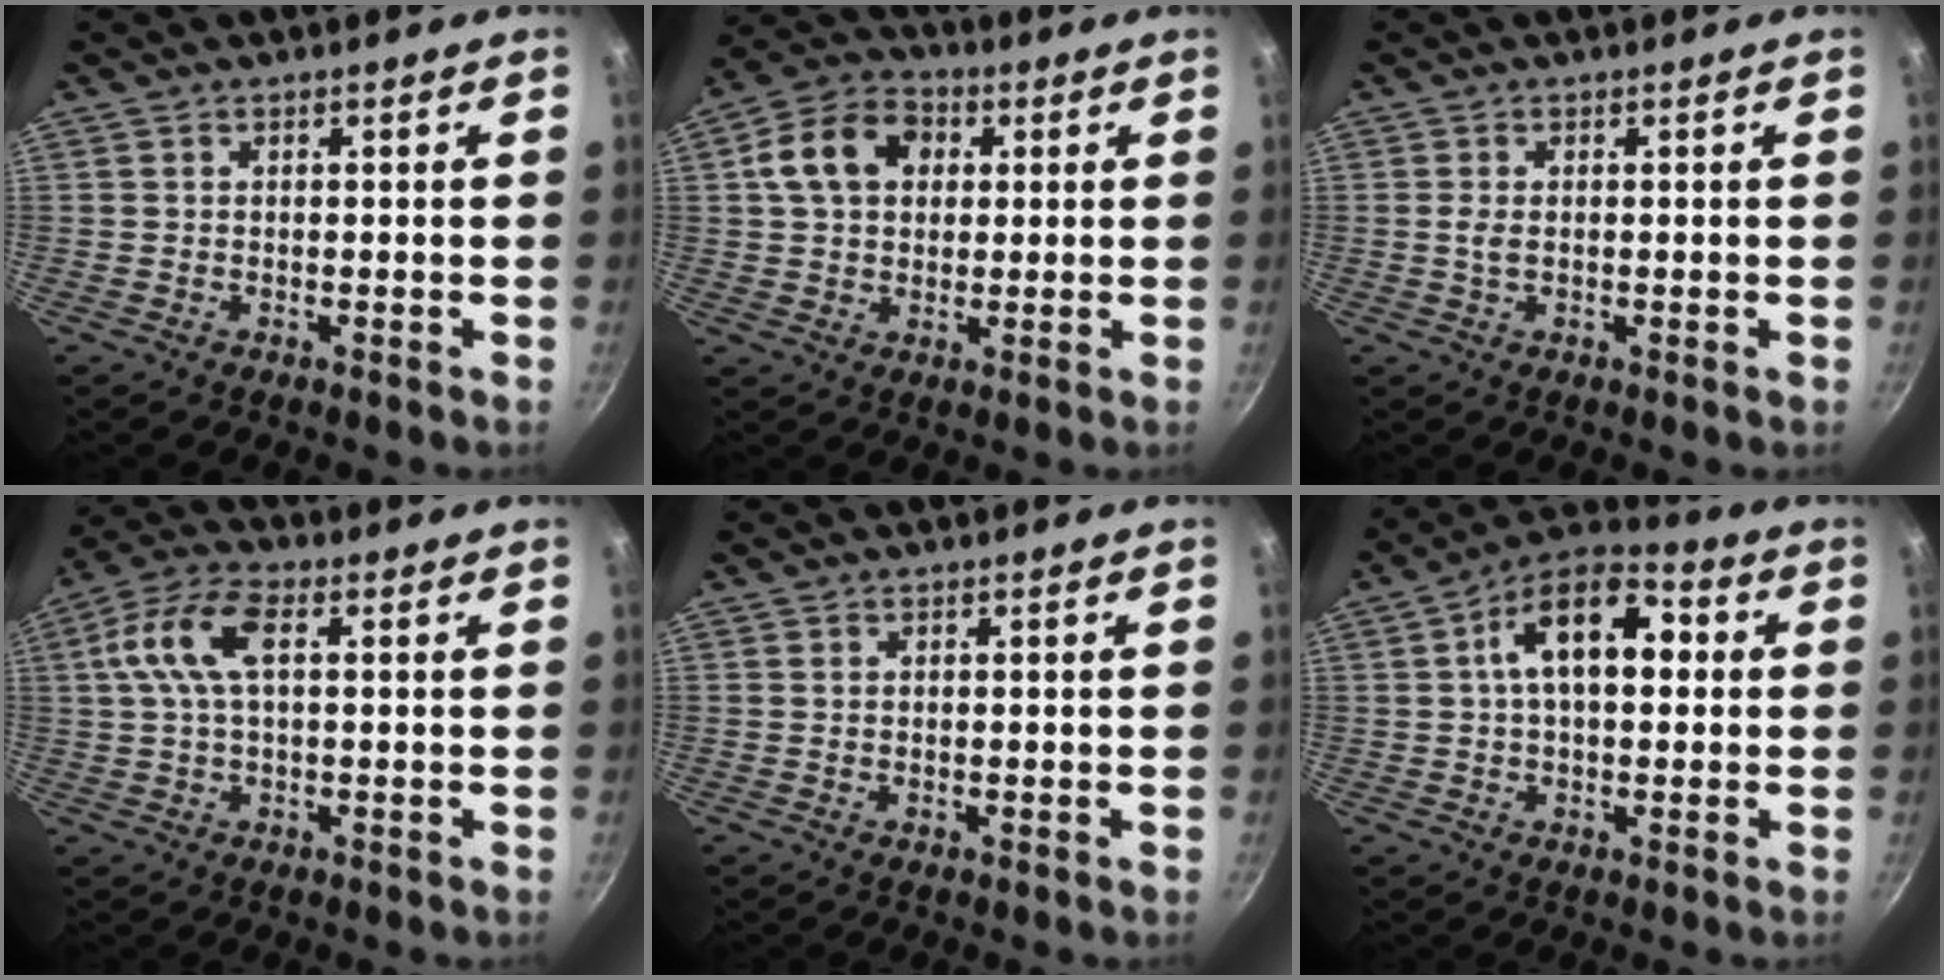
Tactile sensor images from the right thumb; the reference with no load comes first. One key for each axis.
{"total": 11.3, "fx": 2.6, "fy": 8.5, "fz": 7.0, "tx": -0.108, "ty": 0.014, "tz": 0.036}
{"total": 1.7, "fx": 0.0, "fy": 0.9, "fz": 1.5, "tx": -0.033, "ty": -0.004, "tz": 0.000}
{"total": 9.8, "fx": 2.2, "fy": 4.8, "fz": 8.2, "tx": -0.177, "ty": 0.029, "tz": 0.037}
{"total": 0.0}
{"total": 13.7, "fx": 2.4, "fy": 7.6, "fz": 11.1, "tx": -0.165, "ty": 0.031, "tz": 0.029}